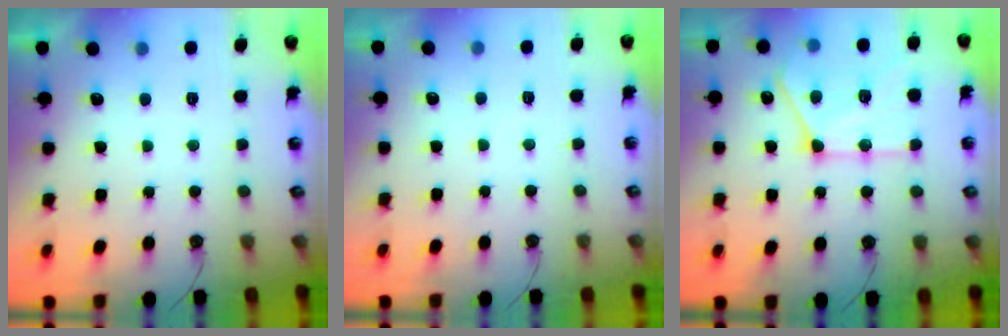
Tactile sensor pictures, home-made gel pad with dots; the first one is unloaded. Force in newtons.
{"total": 4.4, "press": 4.4, "slide": 0.5}
{"total": 17.0, "press": 17.0, "slide": 1.0}